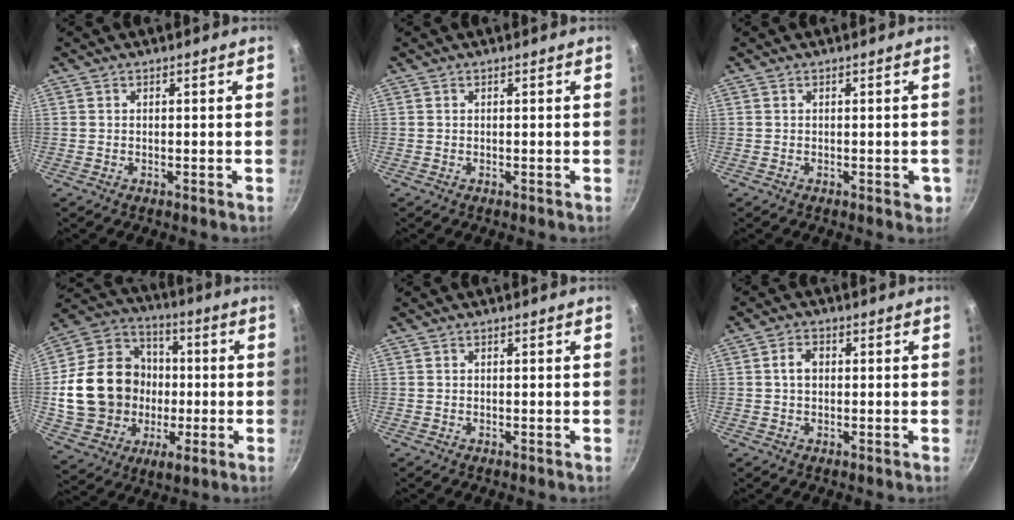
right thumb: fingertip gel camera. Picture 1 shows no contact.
{"total": 0.0}
{"total": 2.1, "force": [-0.6, 1.1, 1.7], "torque": [-0.011, 0.001, -0.008]}
{"total": 22.2, "force": [-0.6, 18.5, 12.3], "torque": [-0.197, 0.029, -0.002]}
{"total": 0.0}
{"total": 2.9, "force": [0.2, 2.1, 2.1], "torque": [-0.028, 0.008, 0.002]}